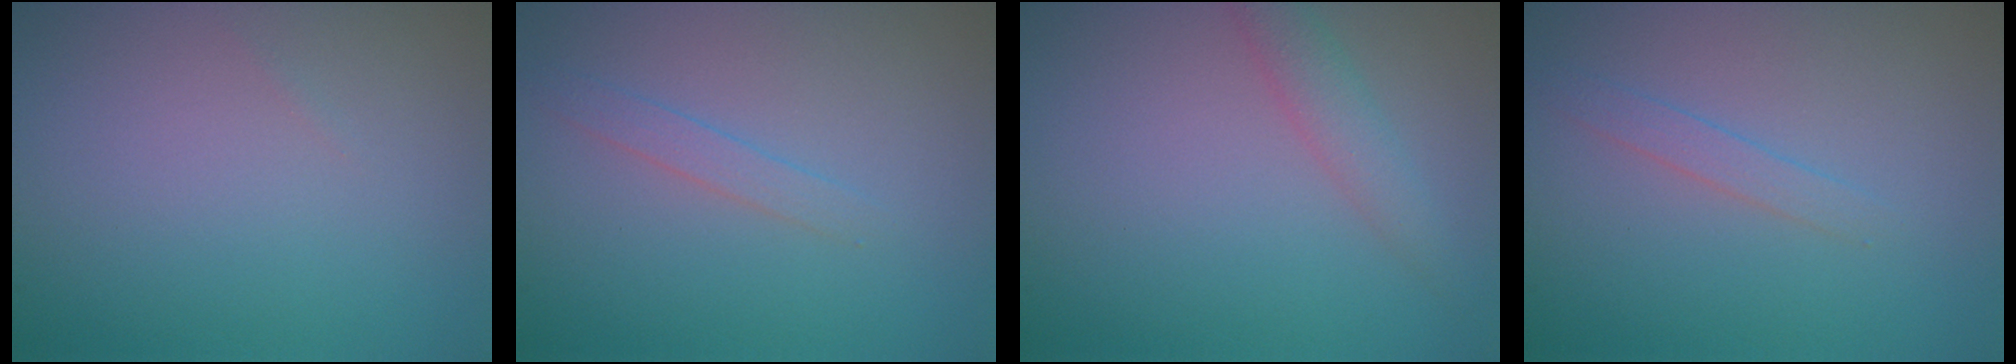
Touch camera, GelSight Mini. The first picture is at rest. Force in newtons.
{"total": 1.1, "press": 1.1, "slide": 0.1}
{"total": 2.2, "press": 2.2, "slide": 0.1}
{"total": 1.1, "press": 1.1, "slide": 0.1}